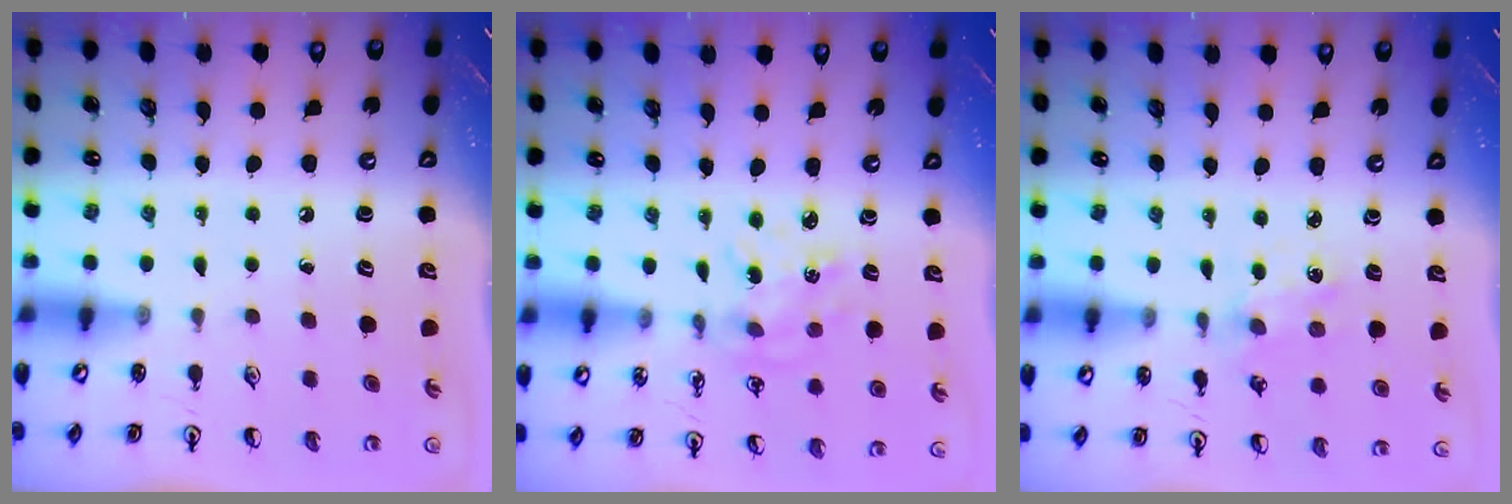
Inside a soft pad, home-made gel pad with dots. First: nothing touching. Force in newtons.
{"total": 2.3, "press": 2.3, "slide": 0.2}
{"total": 1.0, "press": 1.0, "slide": 0.2}